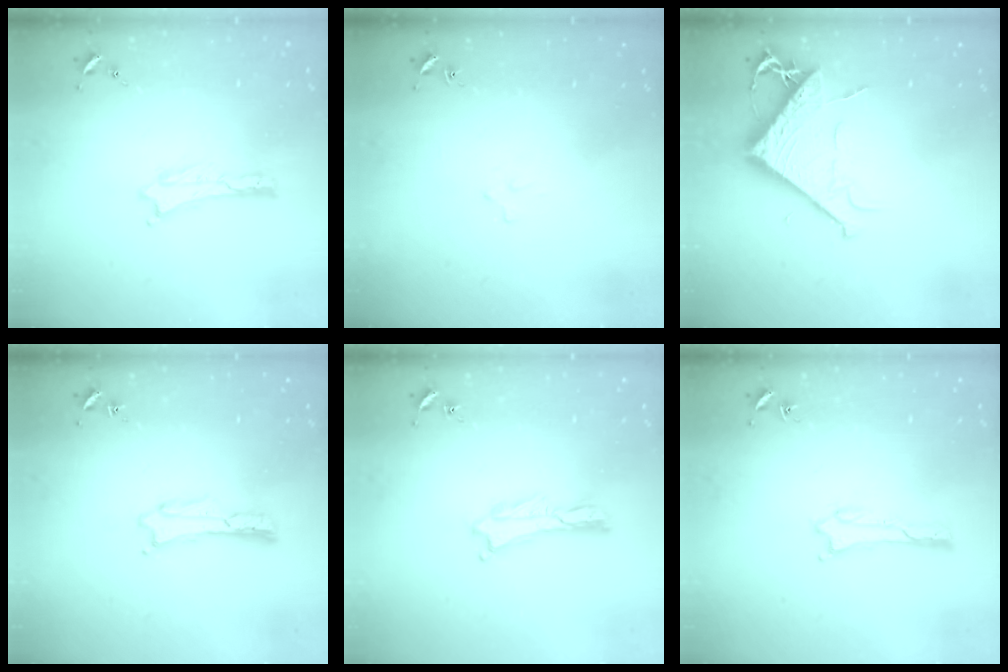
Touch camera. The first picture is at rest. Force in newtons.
{"total": 2.2, "press": 2.2, "slide": 0.2}
{"total": 8.1, "press": 8.1, "slide": 1.1}
{"total": 1.1, "press": 1.1, "slide": 0.0}
{"total": 0.7, "press": 0.7, "slide": 0.2}
{"total": 0.8, "press": 0.8, "slide": 0.2}